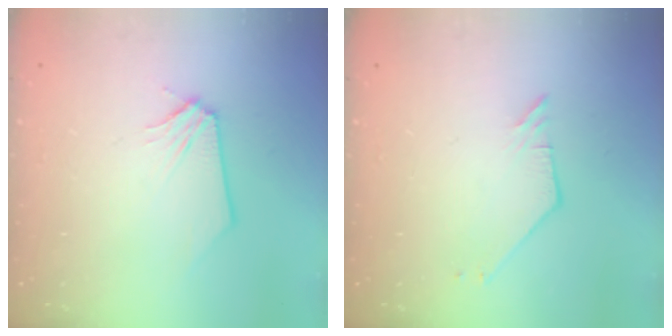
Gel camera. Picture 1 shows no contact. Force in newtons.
{"total": 2.2, "press": 2.2, "slide": 0.1}